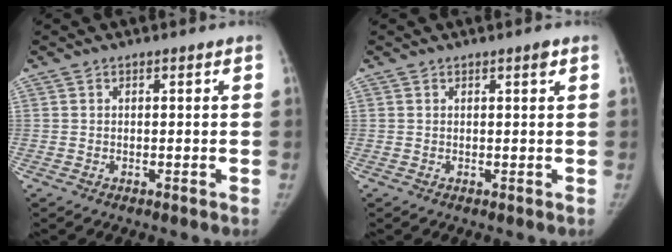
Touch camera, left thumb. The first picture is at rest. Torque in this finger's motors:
{"motor_torque": [1.87, 1.09, 0.50, -0.46, 0.08]}